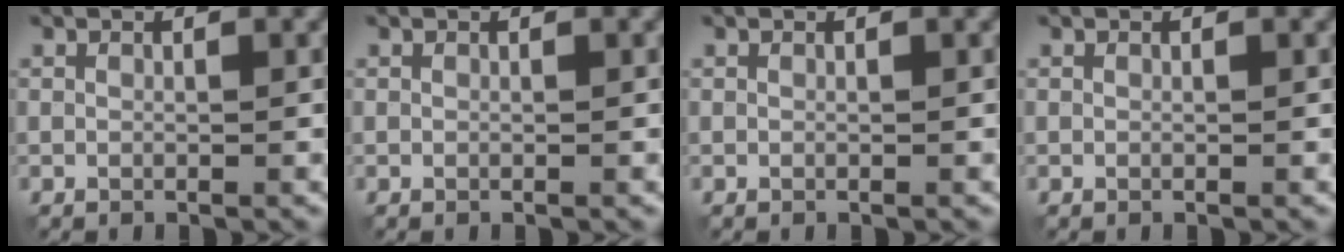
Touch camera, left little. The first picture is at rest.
{"total": 0.0}
{"total": 0.0}
{"total": 0.0}